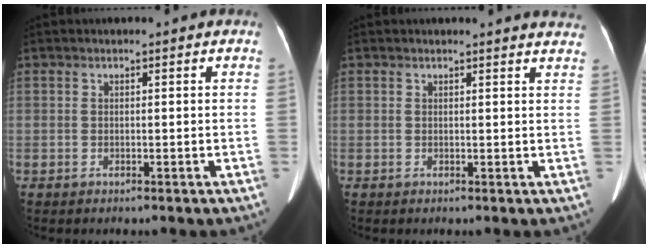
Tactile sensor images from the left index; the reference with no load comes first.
{"total": 6.4, "force": [6.3, 0.5, 1.1], "torque": [-0.001, -0.011, 0.039]}